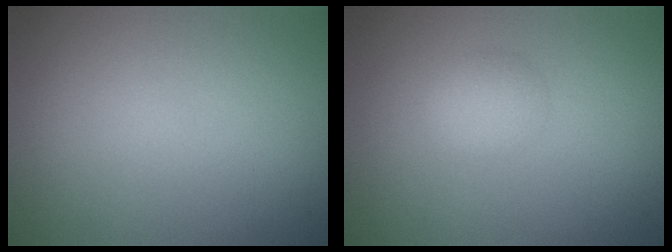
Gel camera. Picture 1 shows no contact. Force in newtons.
{"total": 2.0, "press": 2.0, "slide": 0.0}